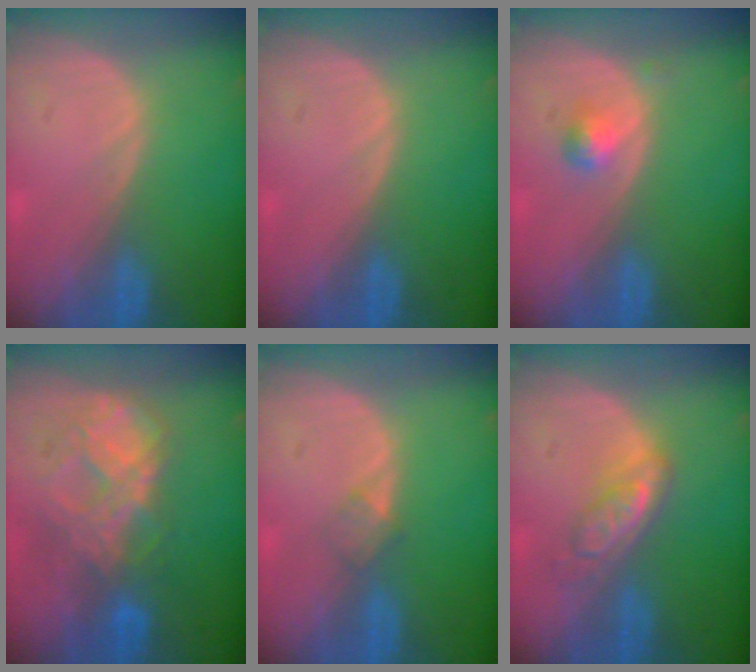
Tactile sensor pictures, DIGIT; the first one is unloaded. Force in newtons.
{"total": 0.0}
{"total": 2.0, "press": 2.0, "slide": 0.2}
{"total": 8.7, "press": 7.5, "slide": 4.3}
{"total": 1.8, "press": 1.8, "slide": 0.2}
{"total": 5.3, "press": 4.6, "slide": 2.7}